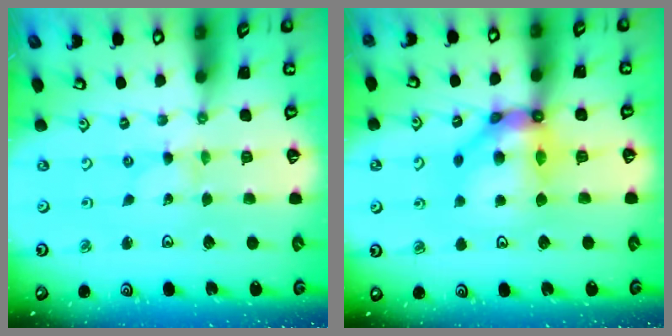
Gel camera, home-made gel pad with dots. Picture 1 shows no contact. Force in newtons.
{"total": 12.8, "press": 12.6, "slide": 2.2}